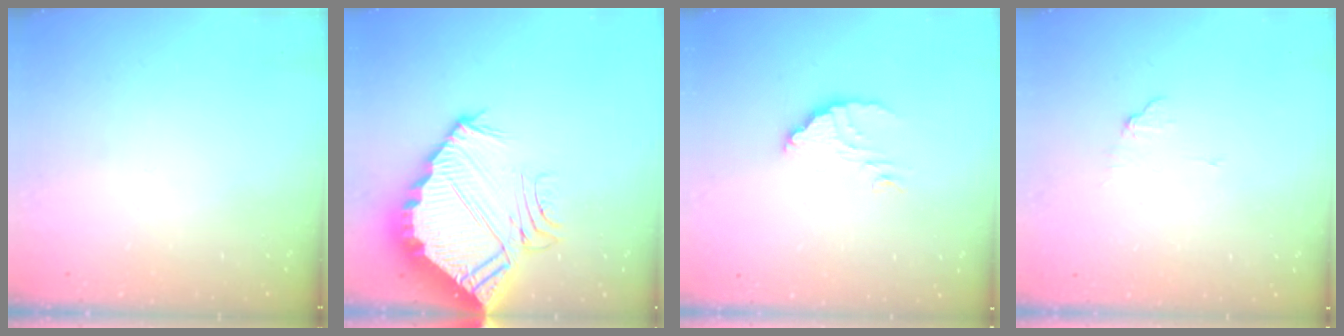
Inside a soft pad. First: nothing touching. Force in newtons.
{"total": 9.4, "press": 9.4, "slide": 0.7}
{"total": 3.8, "press": 3.8, "slide": 0.2}
{"total": 5.9, "press": 5.9, "slide": 0.3}